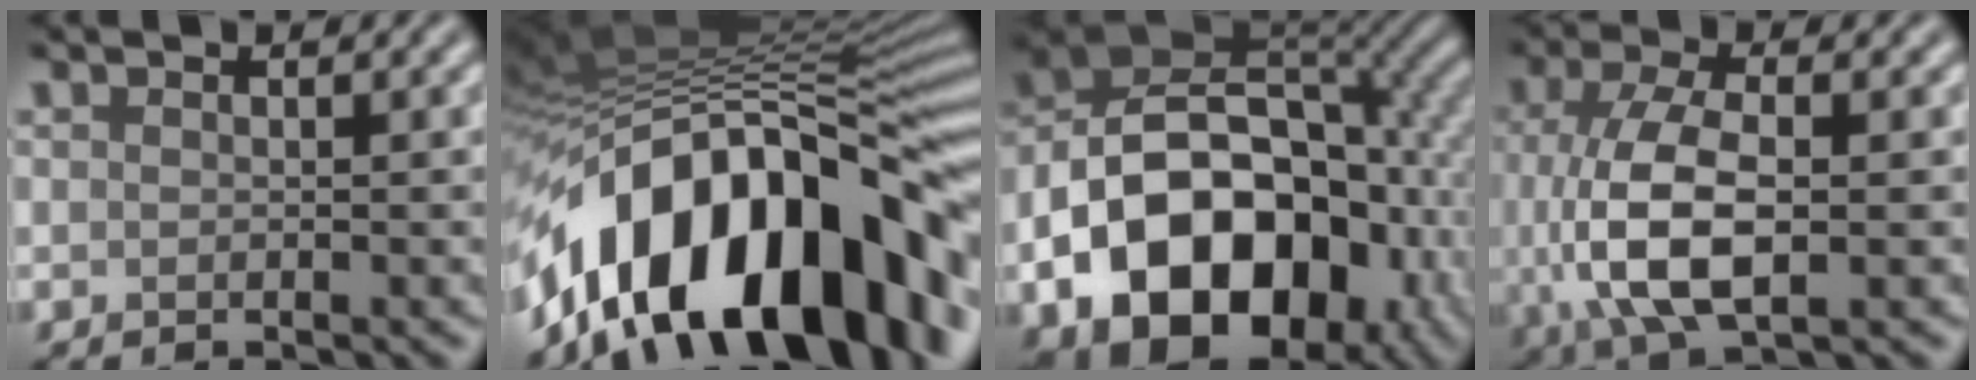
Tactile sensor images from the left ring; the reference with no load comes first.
{"total": 17.1, "force": [-7.2, 8.5, 13.0], "torque": [-0.184, 0.026, -0.136]}
{"total": 17.3, "force": [-6.1, 11.6, 11.2], "torque": [-0.177, -0.019, -0.100]}
{"total": 8.0, "force": [-0.7, 3.7, 7.1], "torque": [-0.151, -0.004, -0.013]}